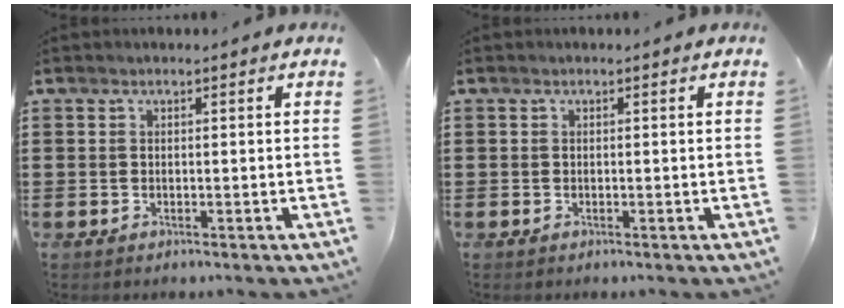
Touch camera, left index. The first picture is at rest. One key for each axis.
{"total": 0.0}